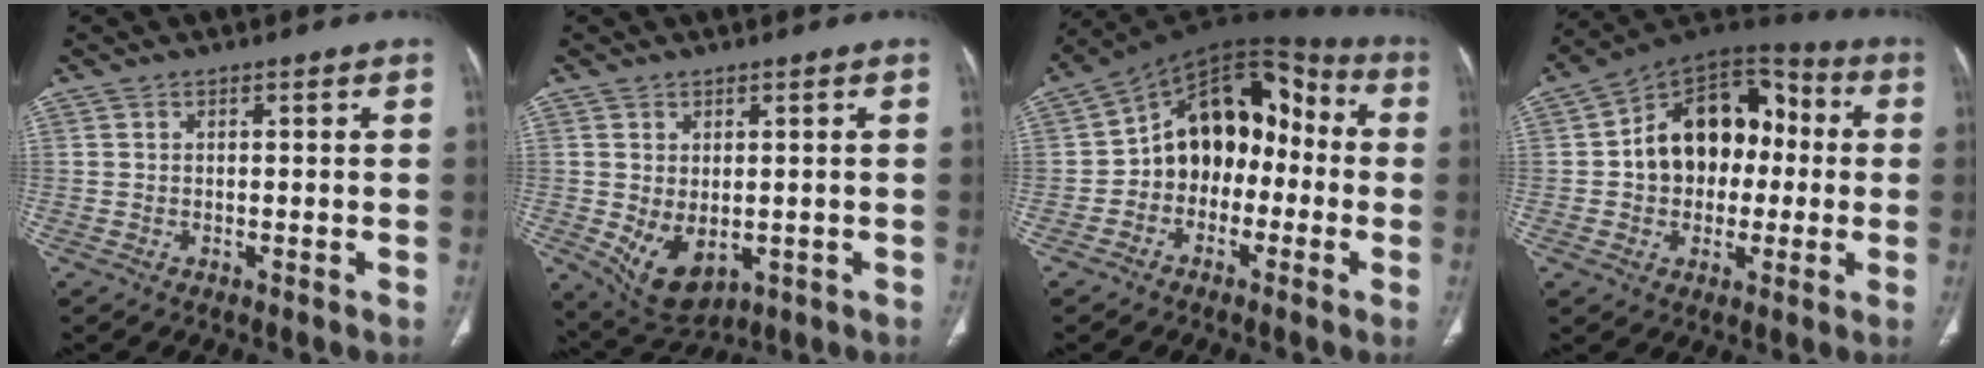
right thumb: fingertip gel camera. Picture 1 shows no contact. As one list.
[{"total": 7.8, "force": [-1.3, 5.0, 5.9], "torque": [-0.092, -0.009, 0.004]}, {"total": 15.4, "force": [-1.9, 11.1, 10.5], "torque": [-0.111, 0.059, -0.045]}, {"total": 17.9, "force": [0.4, 12.8, 12.4], "torque": [-0.137, 0.041, -0.002]}]